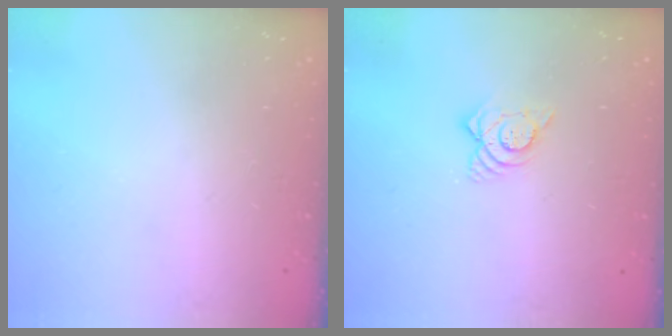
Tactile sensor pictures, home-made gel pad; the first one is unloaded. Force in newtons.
{"total": 7.2, "press": 7.2, "slide": 0.6}